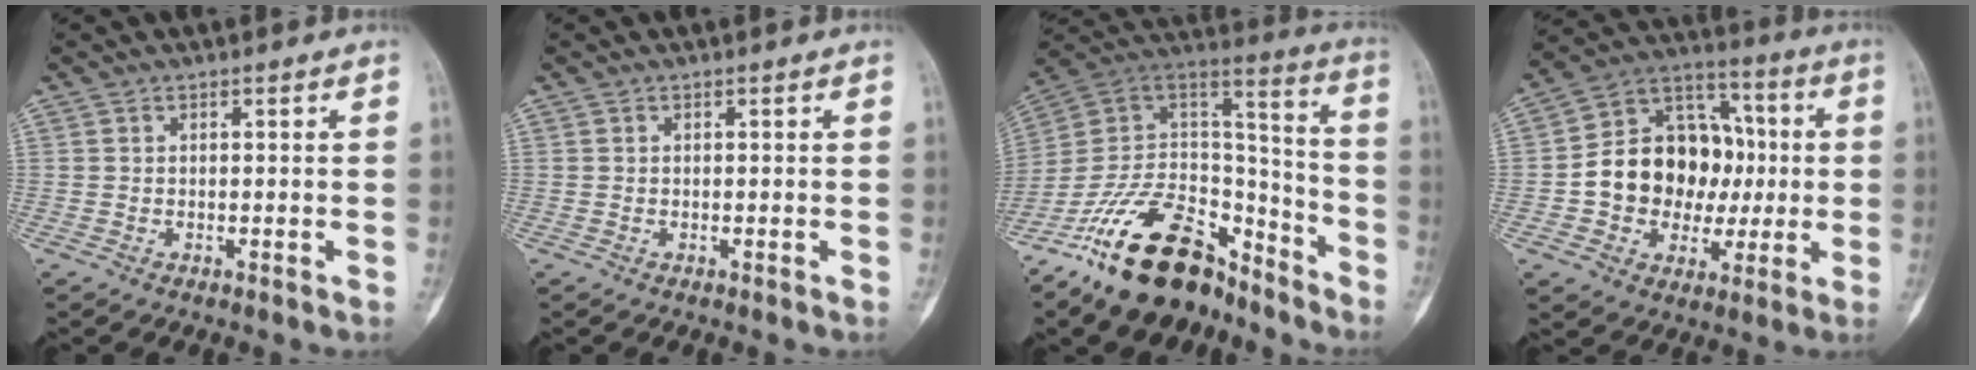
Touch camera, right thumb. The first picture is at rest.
{"total": 0.0}
{"total": 25.2, "force": [-17.2, 13.0, 13.1], "torque": [-0.230, 0.102, -0.303]}
{"total": 18.5, "force": [-0.6, 14.6, 11.3], "torque": [-0.132, 0.040, -0.005]}